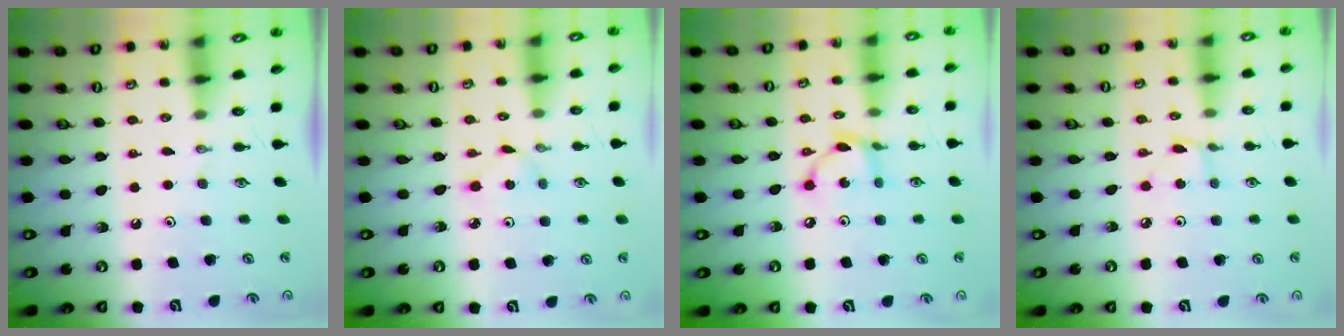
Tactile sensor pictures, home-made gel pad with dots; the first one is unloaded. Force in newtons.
{"total": 1.6, "press": 1.6, "slide": 0.2}
{"total": 6.7, "press": 6.7, "slide": 0.2}
{"total": 2.4, "press": 2.3, "slide": 0.3}